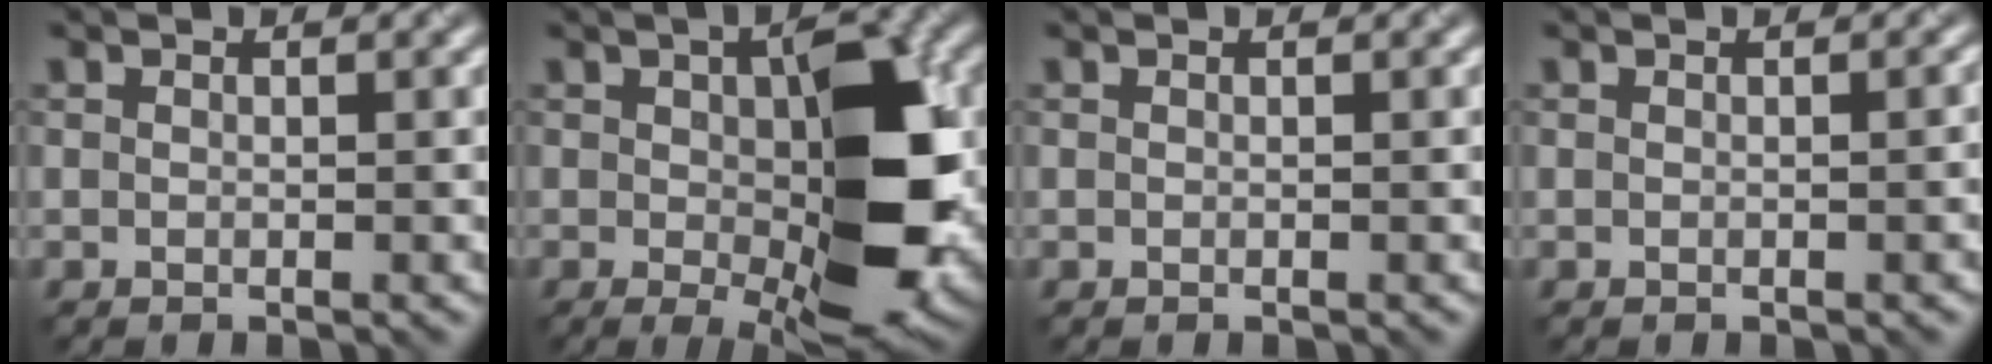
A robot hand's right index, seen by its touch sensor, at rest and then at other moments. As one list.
[{"total": 11.0, "force": [-0.3, 4.6, 10.0], "torque": [-0.148, -0.007, 0.004]}, {"total": 0.0}, {"total": 1.3, "force": [-0.1, 0.4, 1.2], "torque": [-0.009, 0.003, 0.000]}]